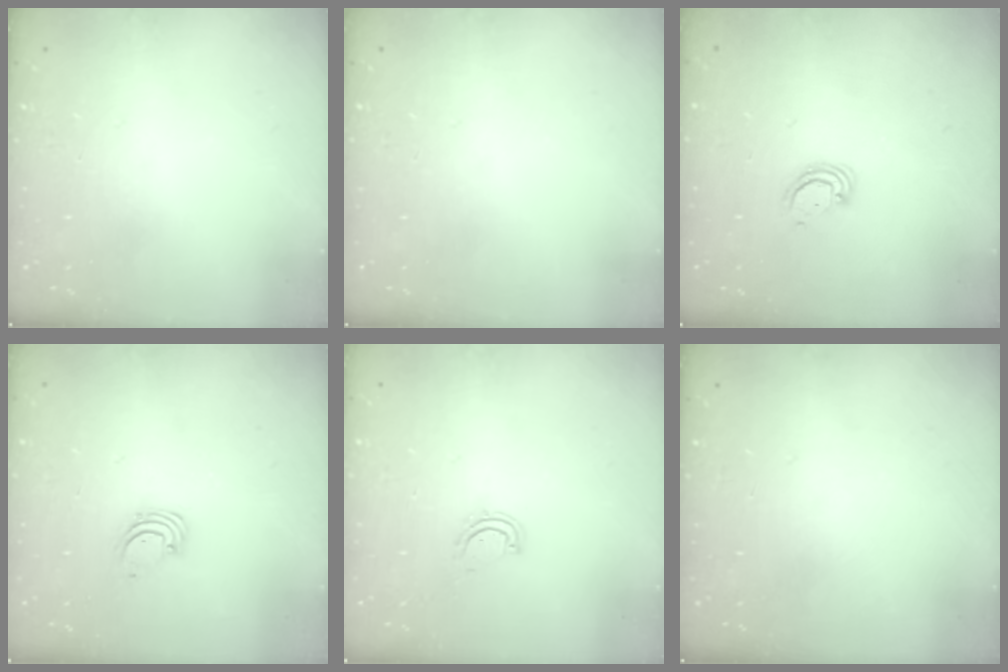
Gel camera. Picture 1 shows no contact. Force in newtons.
{"total": 0.0}
{"total": 3.6, "press": 3.6, "slide": 0.3}
{"total": 1.6, "press": 1.6, "slide": 0.1}
{"total": 4.7, "press": 4.4, "slide": 1.6}
{"total": 0.0}